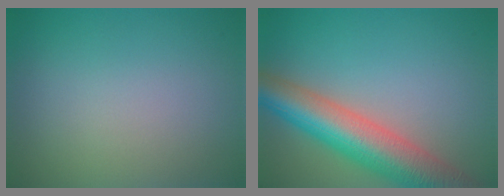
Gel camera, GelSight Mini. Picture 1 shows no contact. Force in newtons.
{"total": 9.3, "press": 9.3, "slide": 0.3}